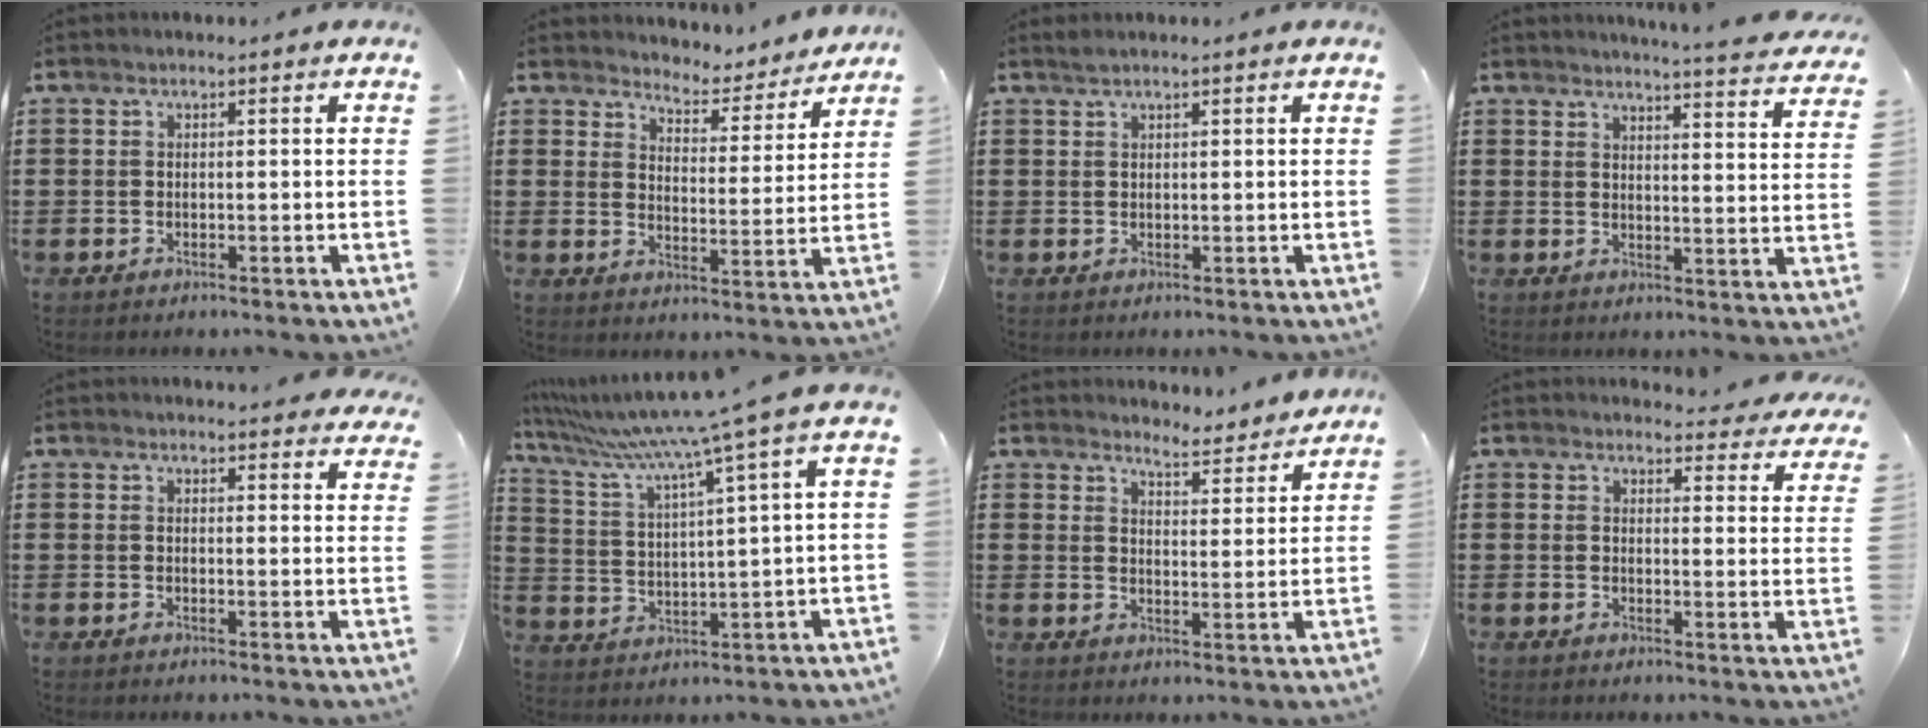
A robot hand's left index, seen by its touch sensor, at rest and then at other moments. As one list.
[{"total": 4.6, "force": [4.5, 0.4, 0.0], "torque": [-0.020, -0.040, 0.074]}, {"total": 0.9, "force": [0.7, -0.1, 0.5], "torque": [-0.010, -0.001, 0.014]}, {"total": 4.0, "force": [3.9, -0.8, 0.7], "torque": [-0.022, -0.030, 0.064]}, {"total": 2.8, "force": [2.8, 0.1, 0.4], "torque": [-0.006, -0.012, 0.051]}, {"total": 8.1, "force": [6.1, -1.3, 5.2], "torque": [-0.128, -0.047, 0.096]}, {"total": 4.5, "force": [4.5, 0.0, 0.4], "torque": [-0.019, -0.027, 0.078]}, {"total": 3.6, "force": [3.5, 0.5, 0.7], "torque": [-0.012, -0.020, 0.061]}]